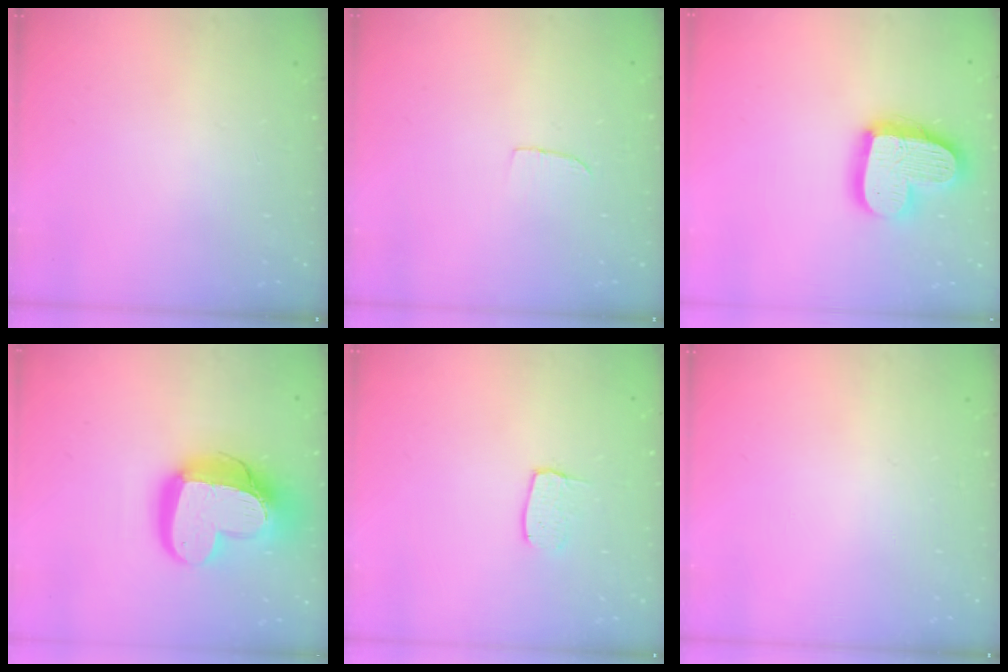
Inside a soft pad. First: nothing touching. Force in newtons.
{"total": 4.2, "press": 4.2, "slide": 0.4}
{"total": 18.7, "press": 18.7, "slide": 1.5}
{"total": 21.9, "press": 21.8, "slide": 2.2}
{"total": 4.3, "press": 4.3, "slide": 0.3}
{"total": 0.0}